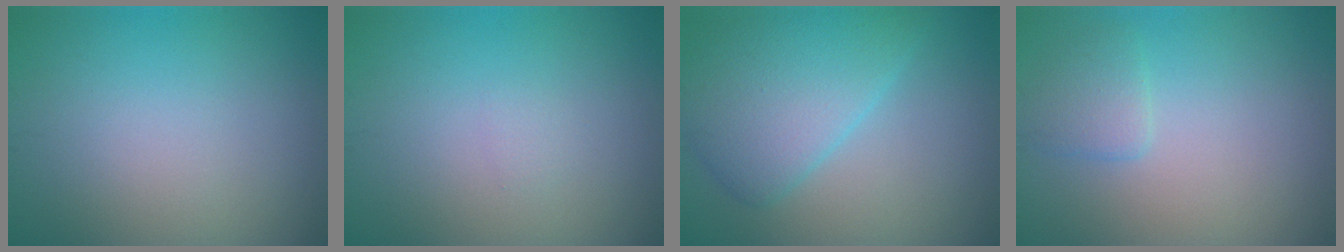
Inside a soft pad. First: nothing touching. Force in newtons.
{"total": 0.5, "press": 0.5, "slide": 0.1}
{"total": 5.9, "press": 5.9, "slide": 0.0}
{"total": 1.6, "press": 1.6, "slide": 0.1}